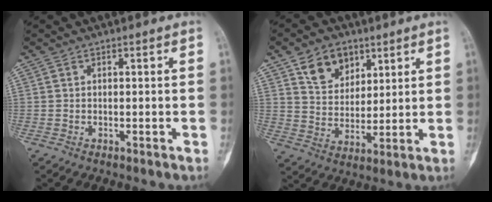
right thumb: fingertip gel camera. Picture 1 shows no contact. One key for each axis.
{"total": 9.7, "fx": 5.3, "fy": 6.8, "fz": 4.5, "tx": -0.044, "ty": -0.028, "tz": 0.095}